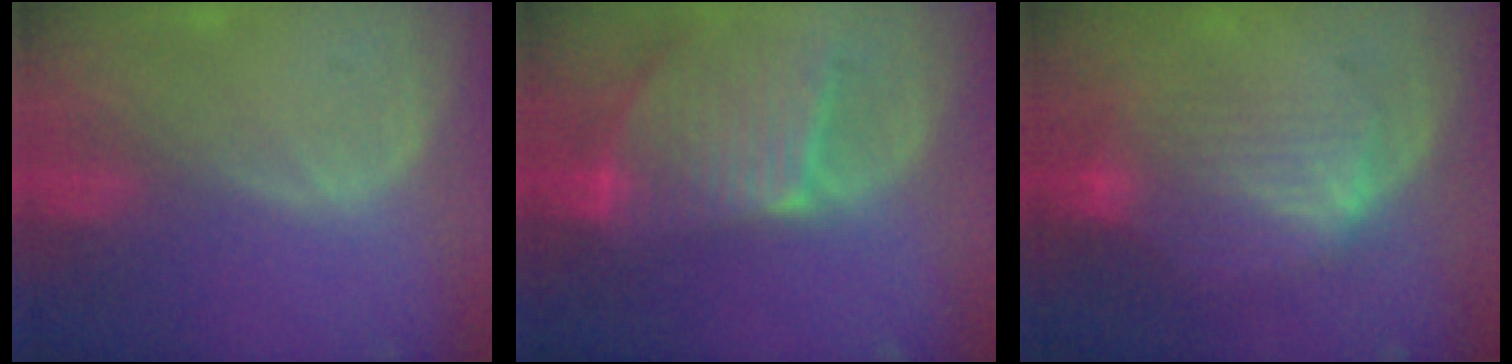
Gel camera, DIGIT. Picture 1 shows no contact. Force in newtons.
{"total": 9.6, "press": 8.5, "slide": 4.6}
{"total": 8.0, "press": 7.6, "slide": 2.5}